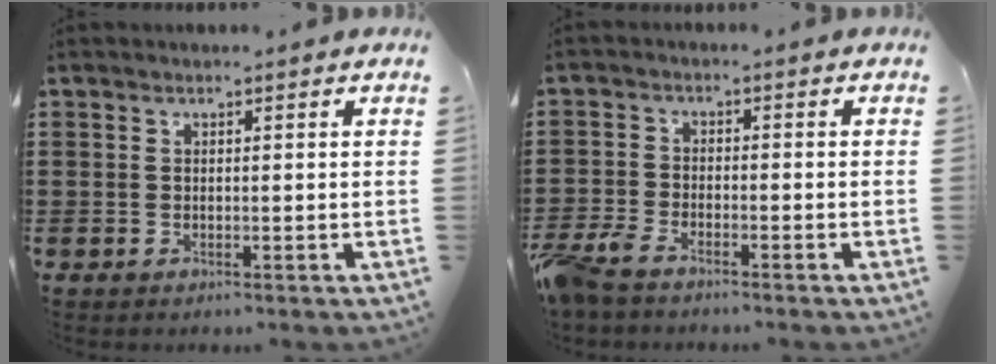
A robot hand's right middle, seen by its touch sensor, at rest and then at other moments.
{"total": 4.2, "force": [-3.7, 0.9, 1.8], "torque": [-0.064, -0.009, -0.083]}